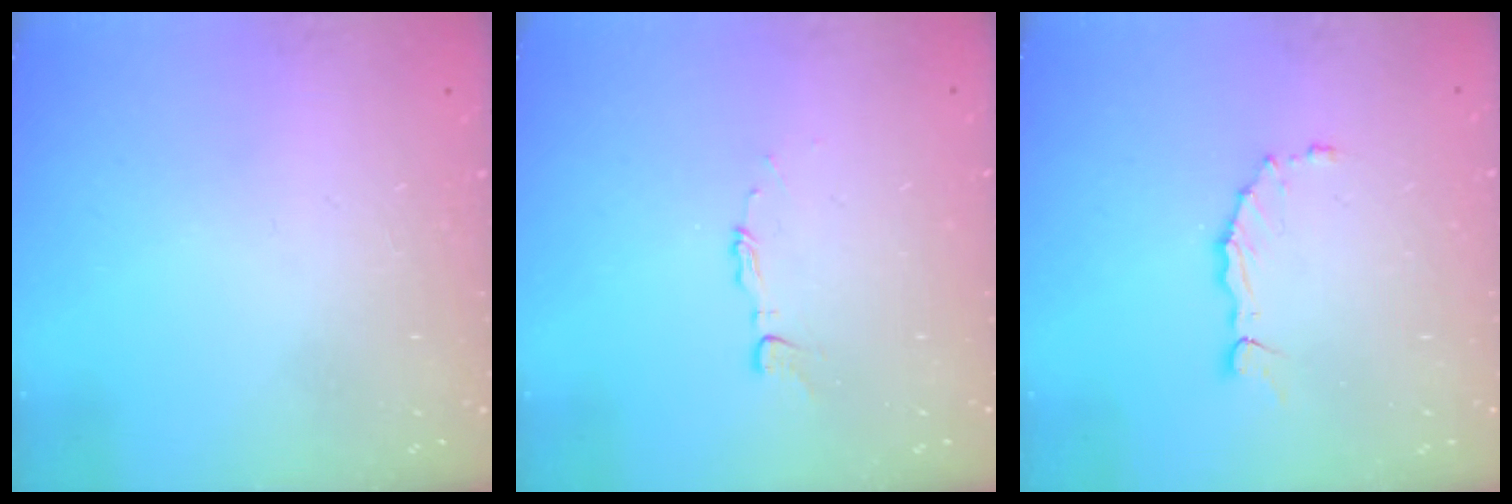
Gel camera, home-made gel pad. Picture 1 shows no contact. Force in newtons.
{"total": 2.7, "press": 2.7, "slide": 0.2}
{"total": 1.6, "press": 1.6, "slide": 0.3}